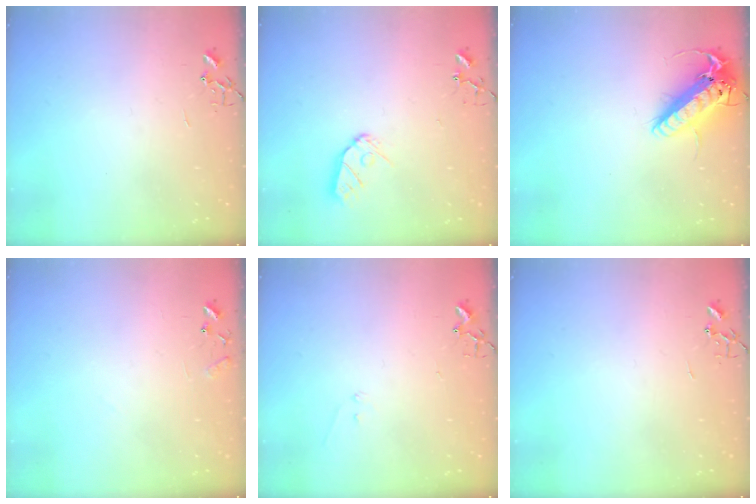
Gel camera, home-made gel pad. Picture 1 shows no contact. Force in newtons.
{"total": 8.6, "press": 8.5, "slide": 0.7}
{"total": 16.7, "press": 16.4, "slide": 3.1}
{"total": 8.3, "press": 8.3, "slide": 0.6}
{"total": 6.1, "press": 6.1, "slide": 0.5}
{"total": 0.0}